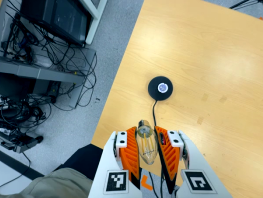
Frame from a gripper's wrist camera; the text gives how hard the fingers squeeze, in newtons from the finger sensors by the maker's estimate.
{"total": 21.7, "left": 23.6, "right": 19.9}